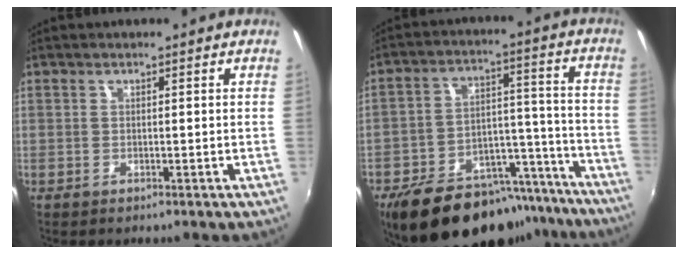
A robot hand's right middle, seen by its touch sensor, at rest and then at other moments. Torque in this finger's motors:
{"motor_torque": [1.38, -0.76, 0.30, 0.21]}